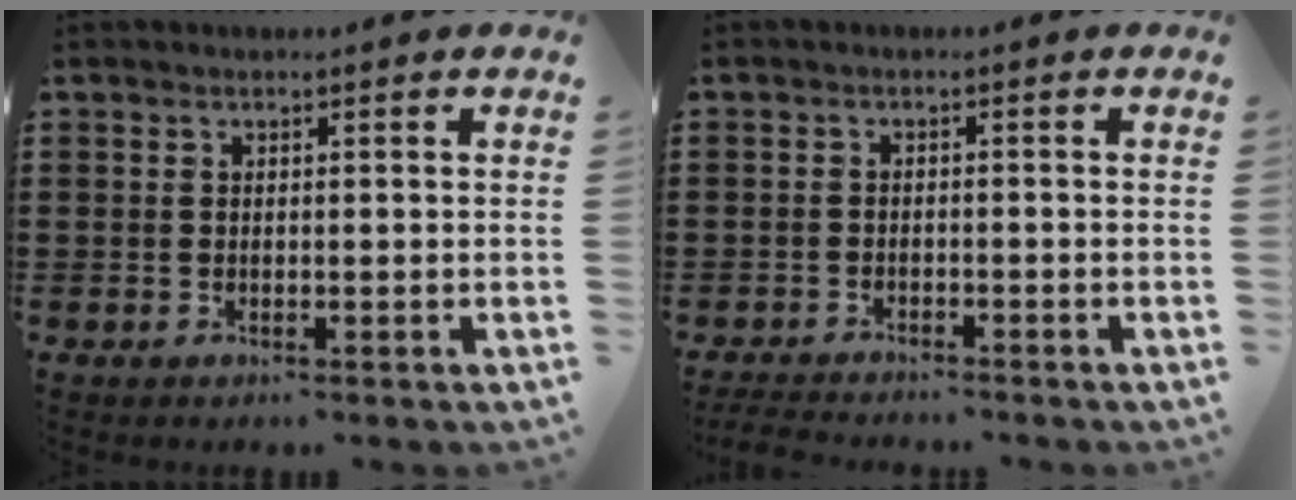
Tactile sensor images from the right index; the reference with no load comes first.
{"total": 2.1, "force": [-2.1, 0.1, 0.2], "torque": [-0.015, -0.005, -0.046]}